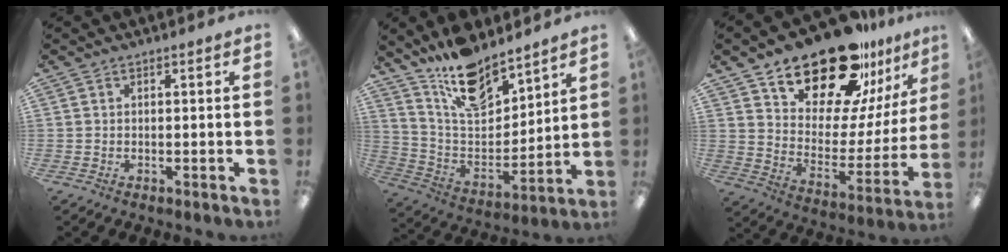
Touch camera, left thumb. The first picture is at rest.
{"total": 16.1, "force": [12.9, 6.5, 7.0], "torque": [-0.136, -0.078, 0.233]}
{"total": 22.9, "force": [19.1, 8.7, 9.3], "torque": [-0.157, -0.132, 0.333]}